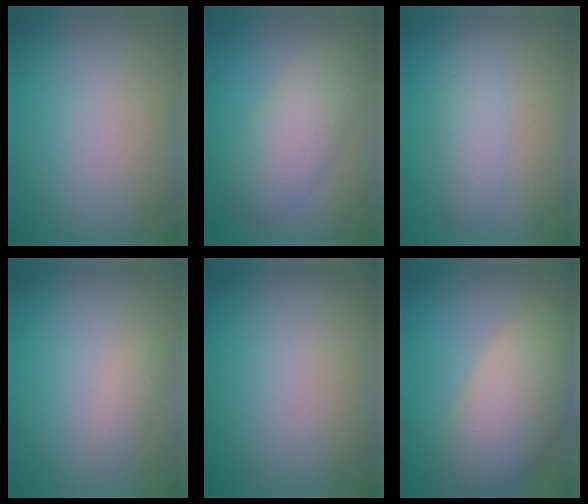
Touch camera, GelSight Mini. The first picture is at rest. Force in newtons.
{"total": 4.7, "press": 4.7, "slide": 0.3}
{"total": 2.4, "press": 2.4, "slide": 0.0}
{"total": 1.0, "press": 1.0, "slide": 0.0}
{"total": 0.0}
{"total": 7.6, "press": 7.6, "slide": 0.6}